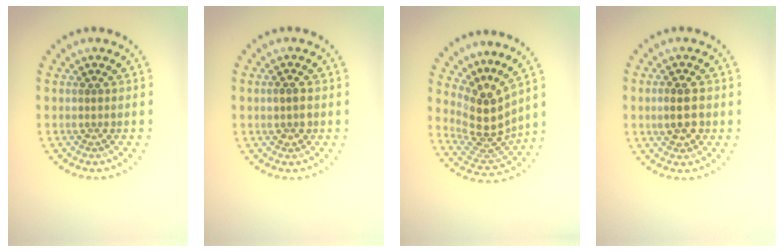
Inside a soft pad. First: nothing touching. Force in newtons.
{"total": 1.5, "press": 1.5, "slide": 0.1}
{"total": 4.3, "press": 3.1, "slide": 3.0}
{"total": 2.9, "press": 2.9, "slide": 0.2}